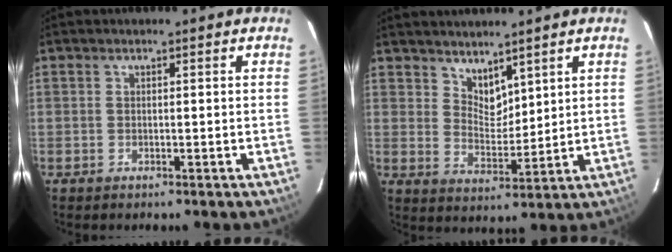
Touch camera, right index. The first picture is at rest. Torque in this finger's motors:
{"motor_torque": [-0.15, 0.21, -0.05, 0.01]}